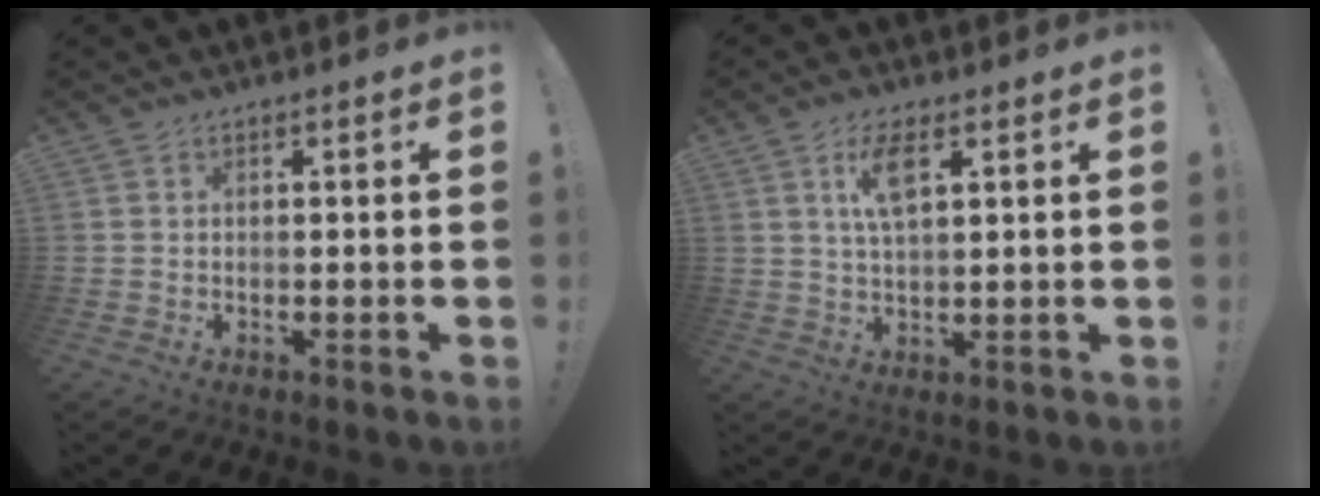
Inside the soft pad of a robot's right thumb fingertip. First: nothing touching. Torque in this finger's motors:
{"motor_torque": [0.55, 1.37, 0.78, 0.26, 0.15]}